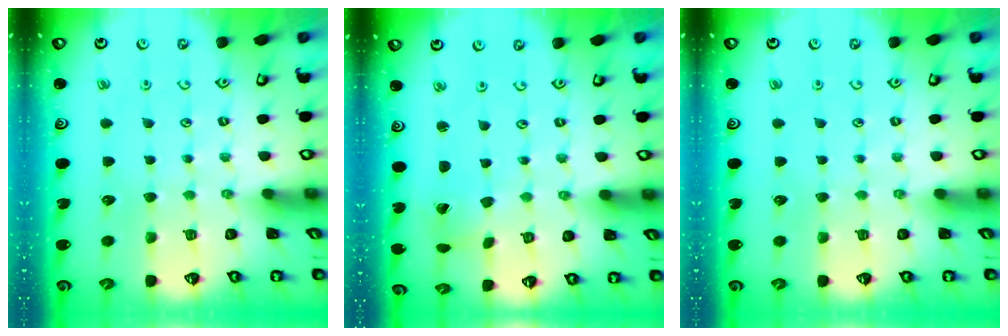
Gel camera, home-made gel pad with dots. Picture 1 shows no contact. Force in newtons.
{"total": 0.8, "press": 0.8, "slide": 0.1}
{"total": 0.0}